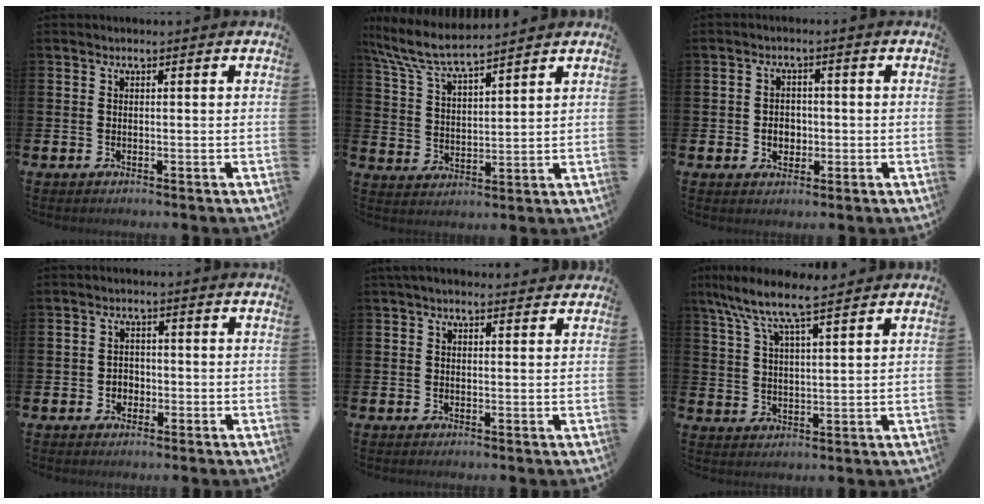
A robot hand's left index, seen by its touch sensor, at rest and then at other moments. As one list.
[{"total": 7.4, "force": [6.9, 0.7, 2.6], "torque": [-0.081, -0.031, 0.123]}, {"total": 2.8, "force": [-0.6, 2.3, 1.5], "torque": [-0.016, -0.001, -0.019]}, {"total": 2.0, "force": [-0.7, 1.8, 0.5], "torque": [-0.012, 0.005, -0.018]}, {"total": 1.7, "force": [1.6, 0.3, 0.7], "torque": [-0.014, 0.000, 0.028]}, {"total": 7.8, "force": [6.7, 0.9, 3.7], "torque": [-0.091, -0.027, 0.119]}]